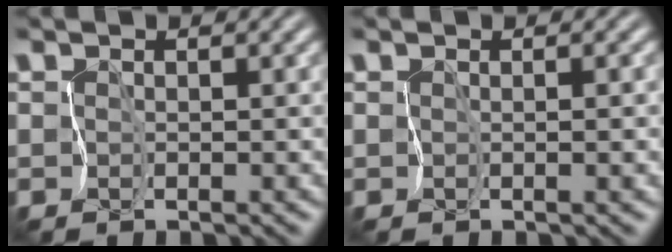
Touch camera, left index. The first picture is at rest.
{"total": 1.2, "force": [-0.2, 0.4, 1.1], "torque": [-0.002, 0.003, 0.006]}